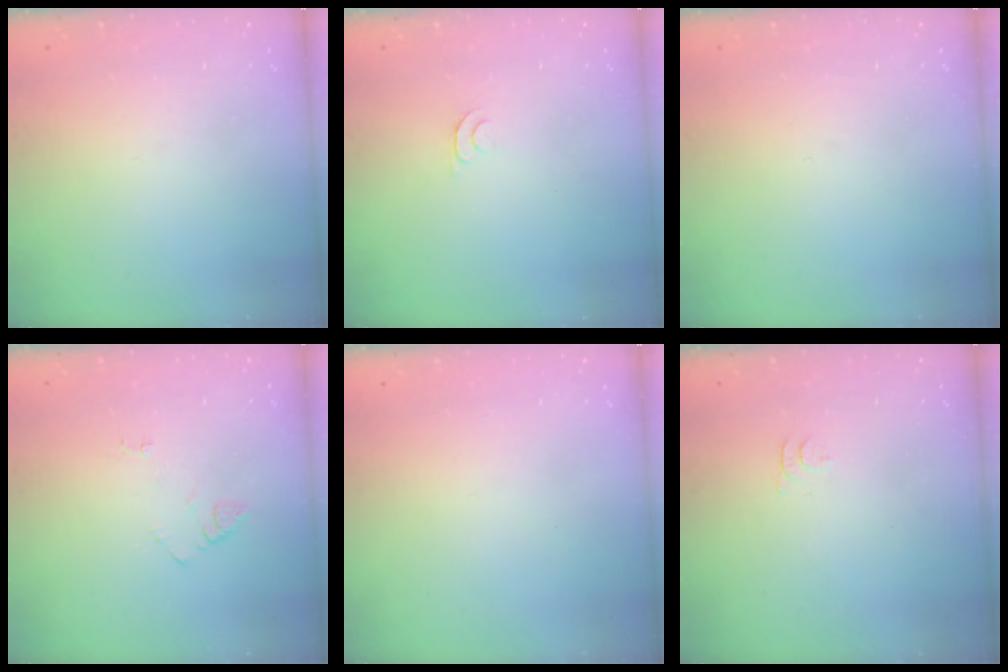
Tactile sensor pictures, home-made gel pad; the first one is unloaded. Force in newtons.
{"total": 4.8, "press": 4.7, "slide": 0.6}
{"total": 0.0}
{"total": 4.2, "press": 4.2, "slide": 0.4}
{"total": 1.5, "press": 1.5, "slide": 0.1}
{"total": 3.6, "press": 3.6, "slide": 0.4}